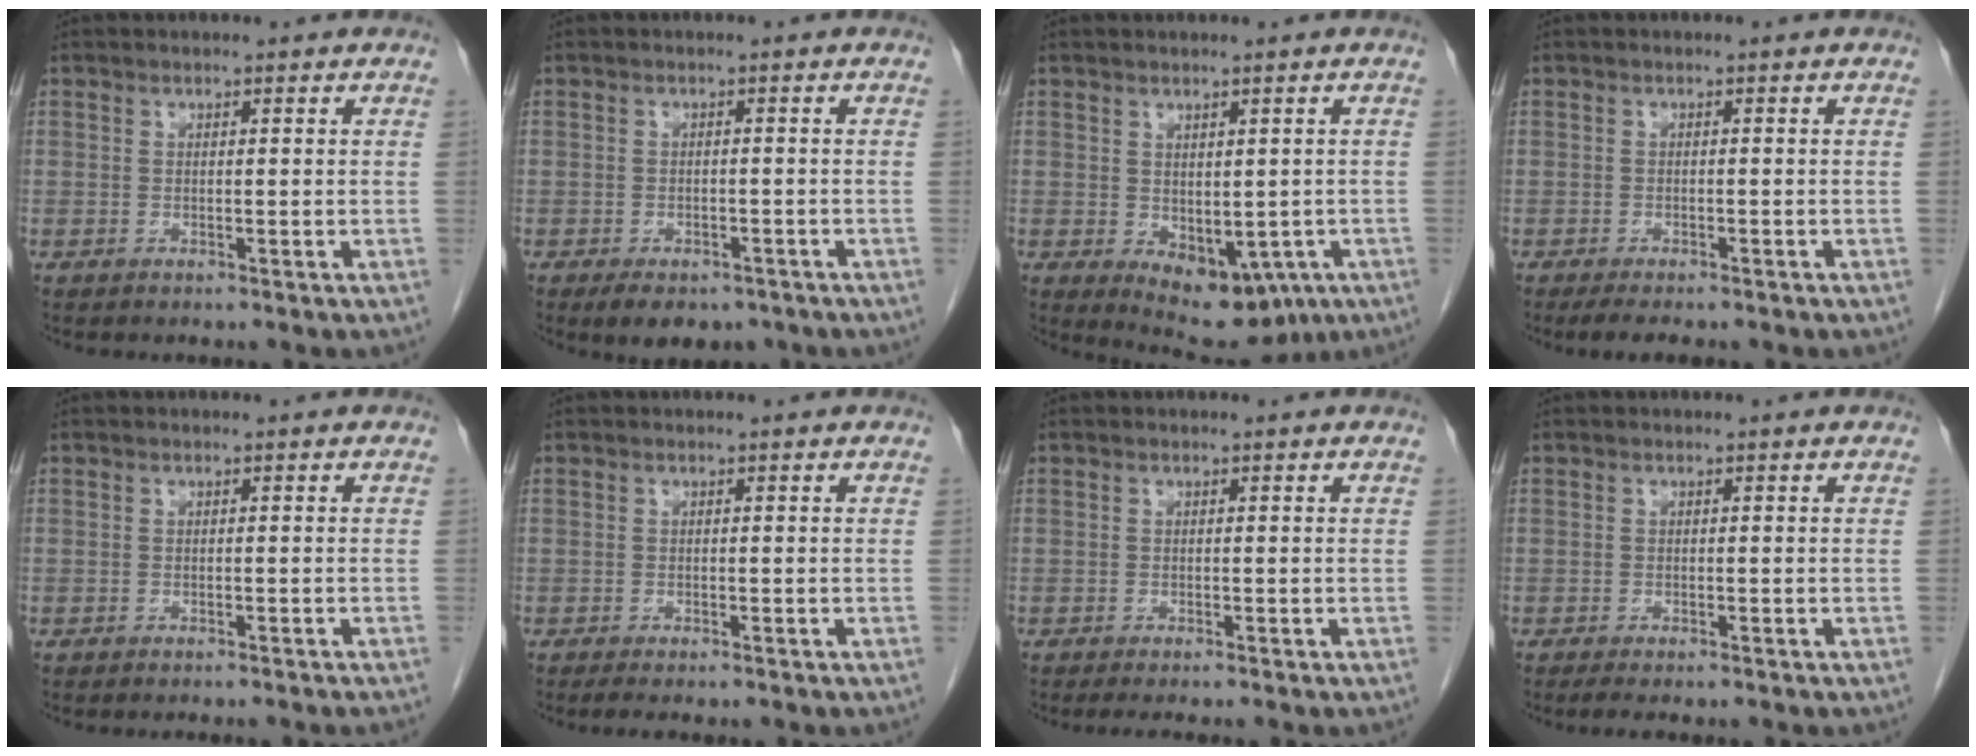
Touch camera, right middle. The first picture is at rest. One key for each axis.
{"total": 7.2, "fx": -5.3, "fy": 3.7, "fz": 3.2, "tx": -0.035, "ty": 0.002, "tz": -0.071}
{"total": 8.9, "fx": -3.4, "fy": 5.1, "fz": 6.5, "tx": -0.072, "ty": -0.013, "tz": -0.033}
{"total": 4.4, "fx": -3.5, "fy": 1.1, "fz": 2.5, "tx": -0.035, "ty": -0.010, "tz": -0.045}
{"total": 3.5, "fx": -3.1, "fy": -0.2, "fz": 1.5, "tx": -0.018, "ty": 0.000, "tz": -0.039}
{"total": 2.5, "fx": -2.0, "fy": 0.5, "fz": 1.4, "tx": -0.021, "ty": -0.007, "tz": -0.026}
{"total": 2.0, "fx": -1.7, "fy": -0.1, "fz": 1.1, "tx": -0.016, "ty": -0.004, "tz": -0.025}
{"total": 2.8, "fx": -2.2, "fy": 0.6, "fz": 1.5, "tx": -0.022, "ty": -0.007, "tz": -0.028}